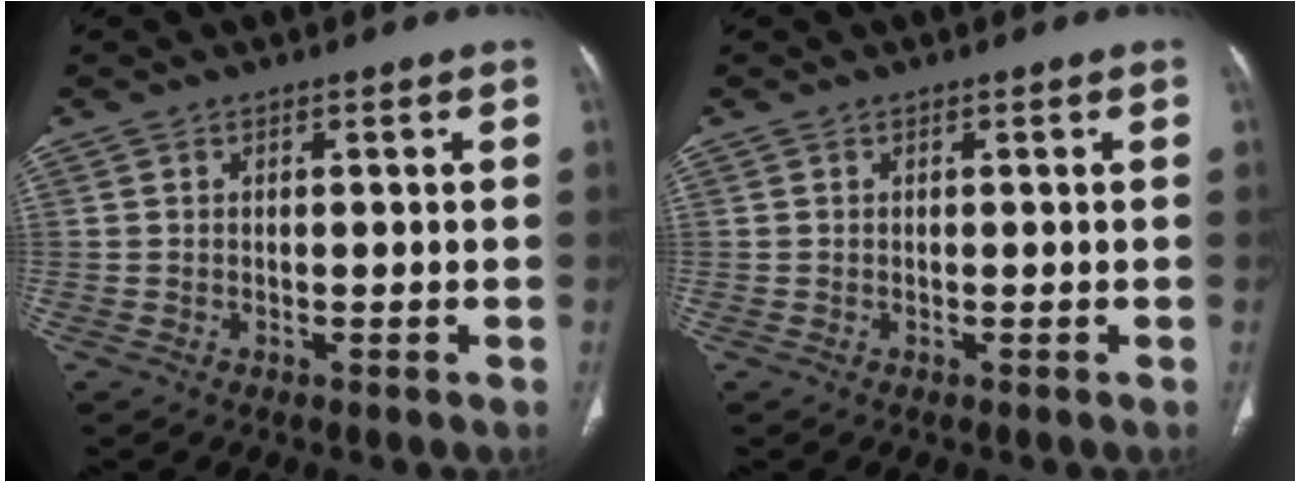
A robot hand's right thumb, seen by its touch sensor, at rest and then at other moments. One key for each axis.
{"total": 0.0}